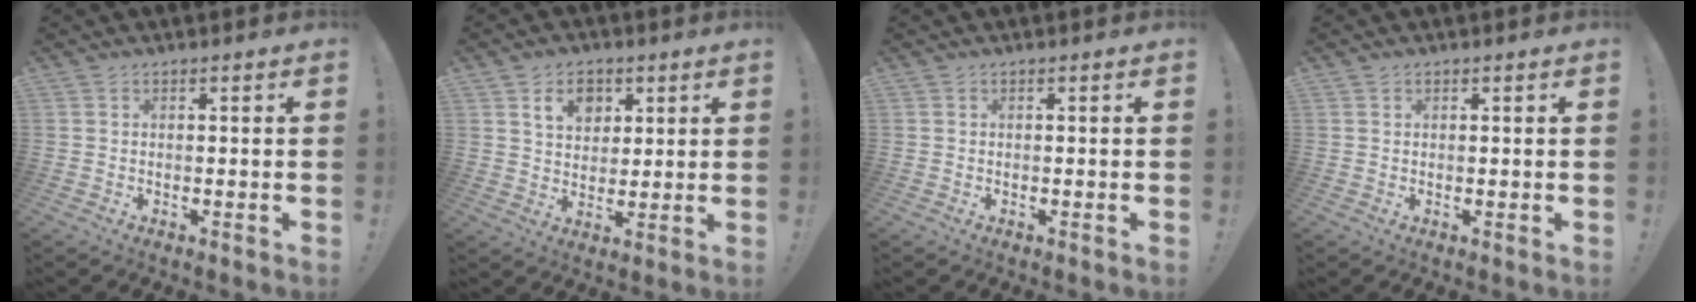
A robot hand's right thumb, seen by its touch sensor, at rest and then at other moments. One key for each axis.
{"total": 8.3, "fx": 4.1, "fy": 6.2, "fz": 3.7, "tx": -0.055, "ty": -0.011, "tz": 0.075}
{"total": 0.0}
{"total": 0.8, "fx": 0.5, "fy": 0.6, "fz": 0.1, "tx": 0.002, "ty": 0.000, "tz": 0.008}